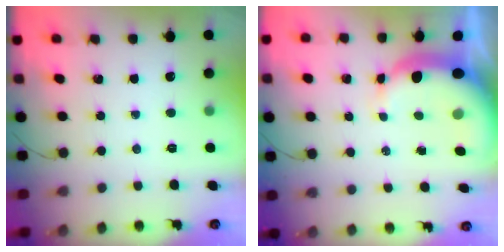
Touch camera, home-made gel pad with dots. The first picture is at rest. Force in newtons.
{"total": 6.8, "press": 6.6, "slide": 1.8}